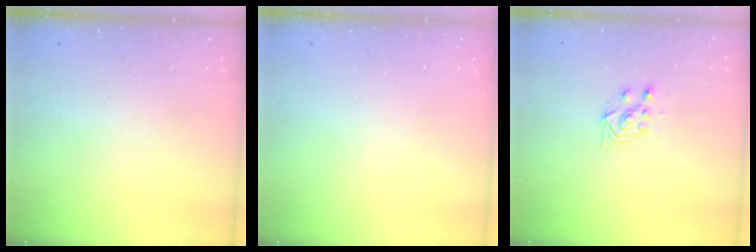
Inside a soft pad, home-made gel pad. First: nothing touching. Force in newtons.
{"total": 0.0}
{"total": 4.9, "press": 4.8, "slide": 1.0}